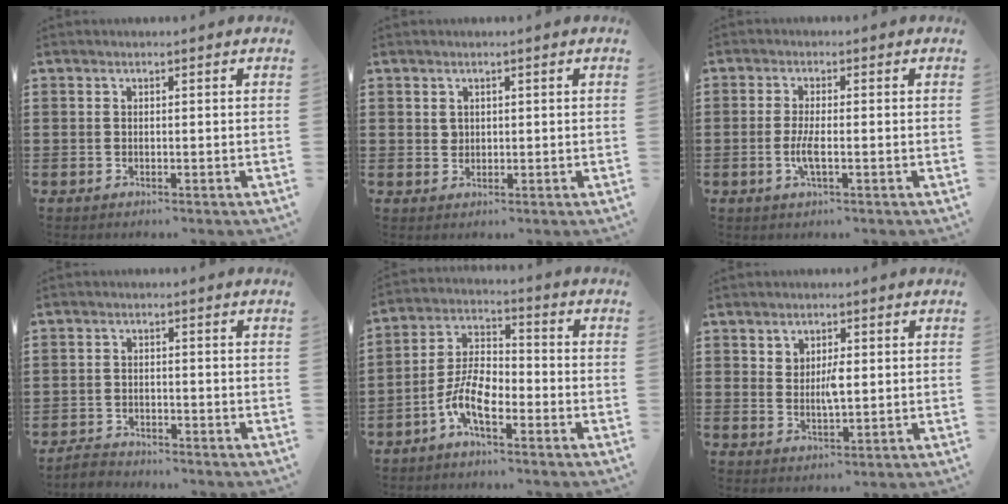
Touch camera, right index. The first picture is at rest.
{"total": 1.4, "force": [0.7, 1.2, 0.2], "torque": [-0.008, 0.005, 0.014]}
{"total": 3.3, "force": [-1.0, 0.7, 3.0], "torque": [-0.067, -0.006, -0.023]}
{"total": 2.2, "force": [-2.1, 0.2, -0.1], "torque": [-0.007, 0.000, -0.045]}
{"total": 7.4, "force": [-3.9, 3.0, 5.5], "torque": [-0.135, -0.002, -0.080]}
{"total": 3.1, "force": [0.8, 1.4, 2.6], "torque": [-0.048, 0.000, 0.012]}